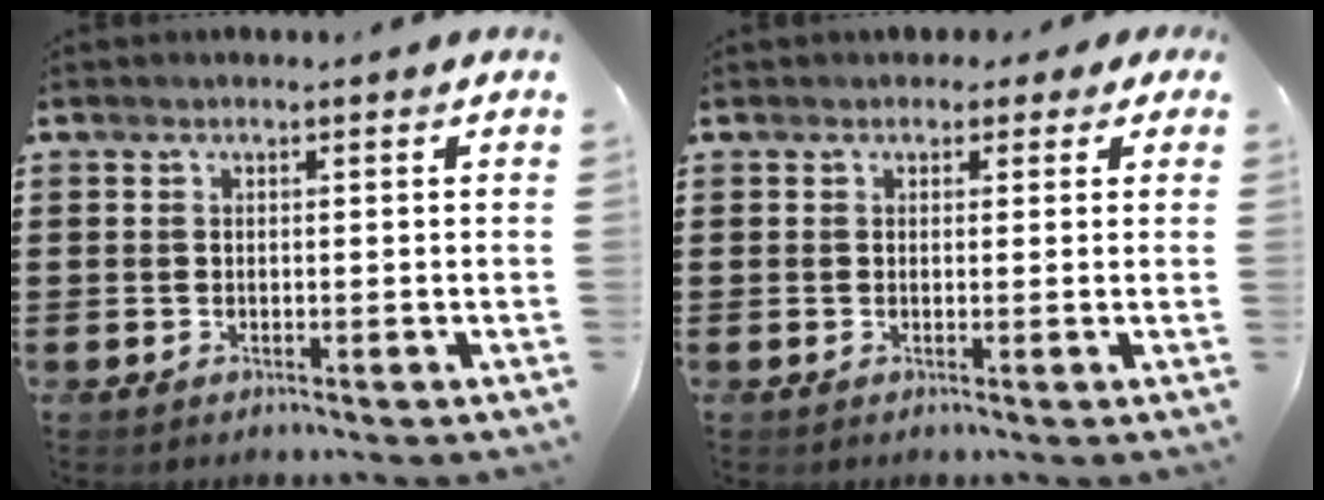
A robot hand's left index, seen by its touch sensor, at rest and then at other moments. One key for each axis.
{"total": 1.3, "fx": 0.5, "fy": 1.1, "fz": 0.4, "tx": -0.007, "ty": 0.005, "tz": 0.006}